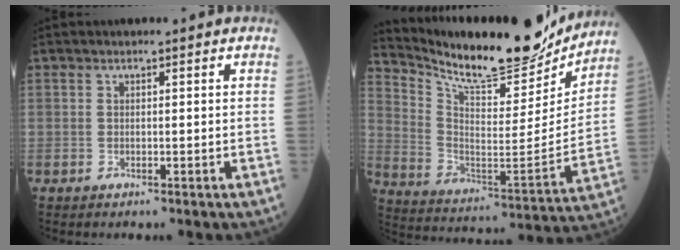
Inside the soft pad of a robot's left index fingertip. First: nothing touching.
{"total": 20.1, "force": [18.2, 3.8, 7.7], "torque": [-0.147, -0.047, 0.282]}